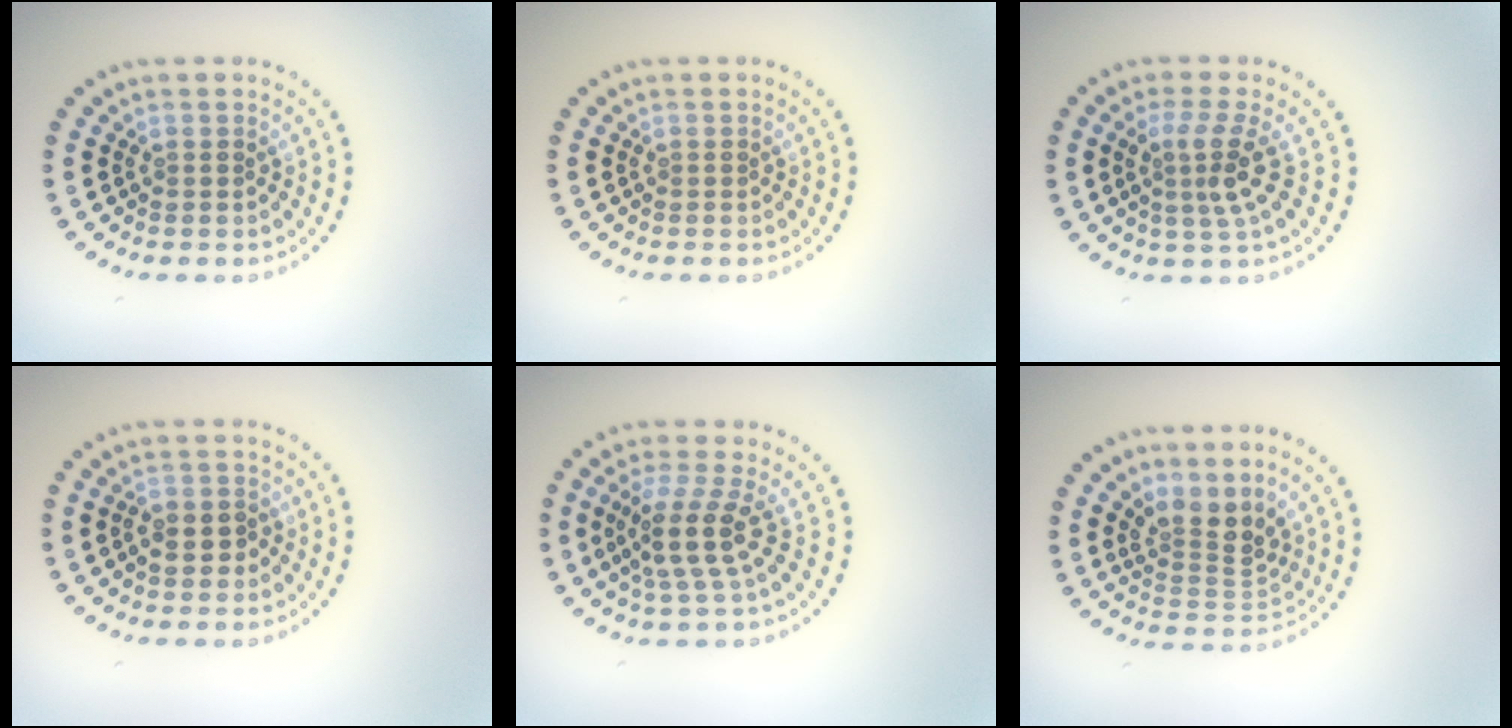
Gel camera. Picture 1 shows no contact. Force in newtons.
{"total": 0.0}
{"total": 3.3, "press": 2.3, "slide": 2.3}
{"total": 2.3, "press": 2.2, "slide": 0.7}
{"total": 3.6, "press": 2.7, "slide": 2.4}
{"total": 3.2, "press": 2.4, "slide": 2.2}